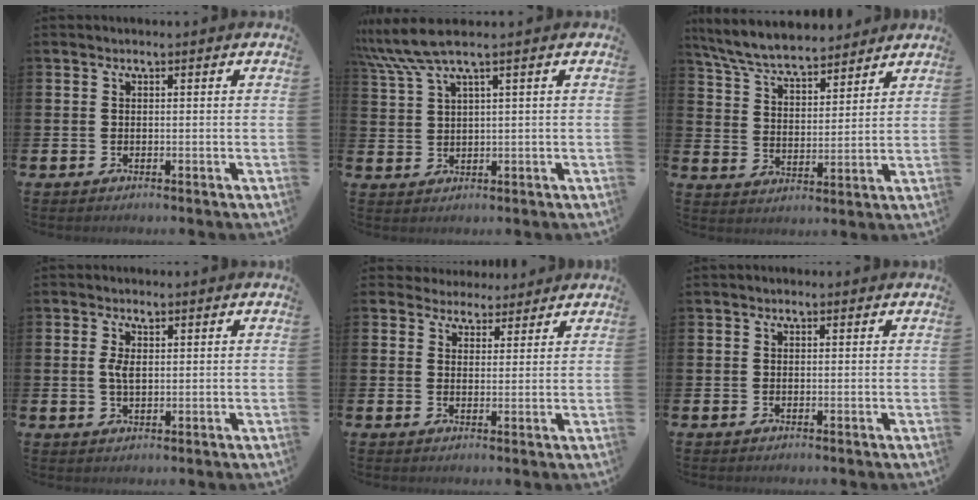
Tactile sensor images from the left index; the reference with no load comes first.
{"total": 5.6, "force": [4.1, 0.4, 3.8], "torque": [-0.089, -0.002, 0.073]}
{"total": 7.3, "force": [6.8, 1.2, 2.1], "torque": [-0.071, -0.037, 0.123]}
{"total": 2.5, "force": [0.9, 1.2, 2.0], "torque": [-0.034, 0.002, 0.012]}
{"total": 3.5, "force": [3.1, 1.5, -0.3], "torque": [-0.007, -0.014, 0.055]}
{"total": 0.0}